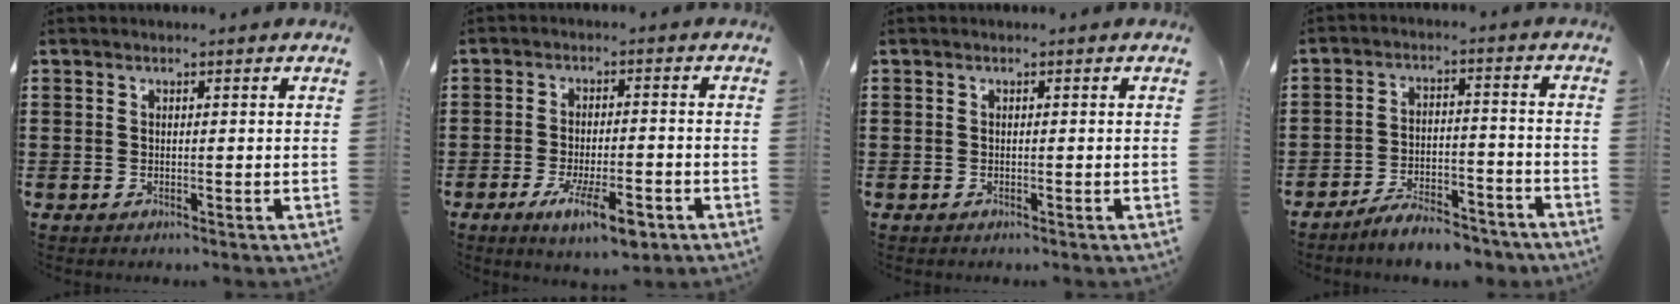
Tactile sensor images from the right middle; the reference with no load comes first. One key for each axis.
{"total": 7.5, "fx": -4.1, "fy": 2.2, "fz": 5.8, "tx": -0.108, "ty": -0.001, "tz": -0.071}
{"total": 0.0}
{"total": 6.0, "fx": -5.8, "fy": 0.8, "fz": 1.2, "tx": -0.015, "ty": 0.013, "tz": -0.111}